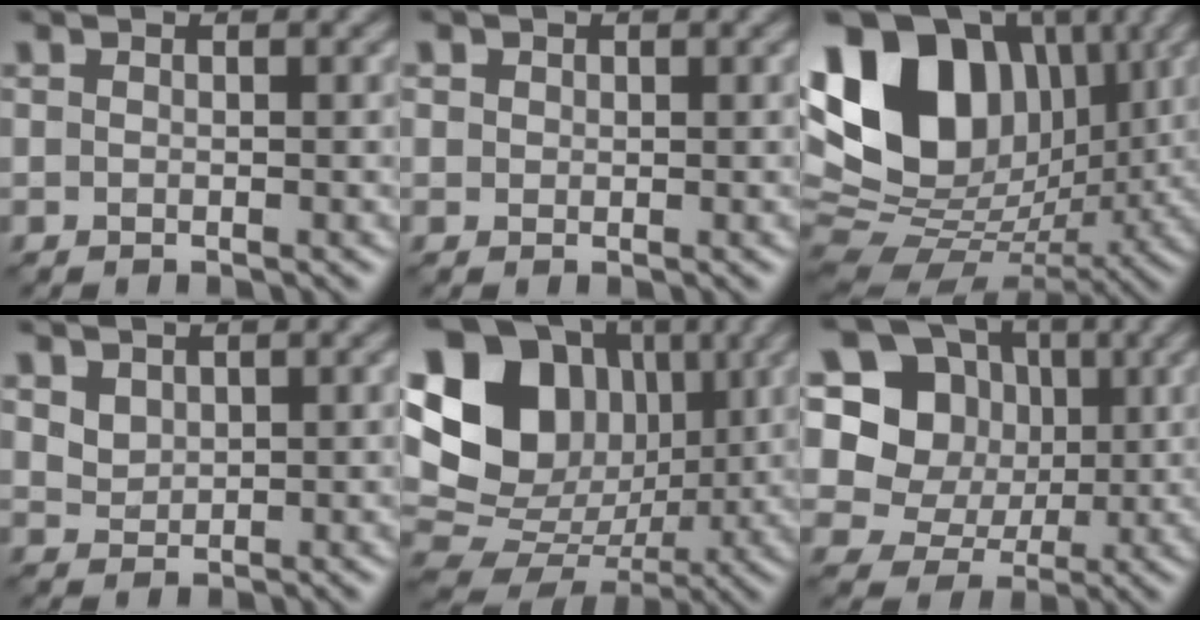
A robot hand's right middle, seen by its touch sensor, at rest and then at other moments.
{"total": 0.8, "force": [0.3, 0.7, 0.0], "torque": [-0.001, -0.006, 0.007]}
{"total": 16.4, "force": [4.4, 11.4, 11.0], "torque": [-0.216, 0.028, 0.066]}
{"total": 2.2, "force": [1.3, 1.5, 1.0], "torque": [-0.028, -0.001, 0.026]}
{"total": 20.2, "force": [5.2, 16.7, 10.1], "torque": [-0.230, 0.055, 0.084]}
{"total": 11.0, "force": [2.8, 9.7, 4.5], "torque": [-0.118, 0.029, 0.033]}